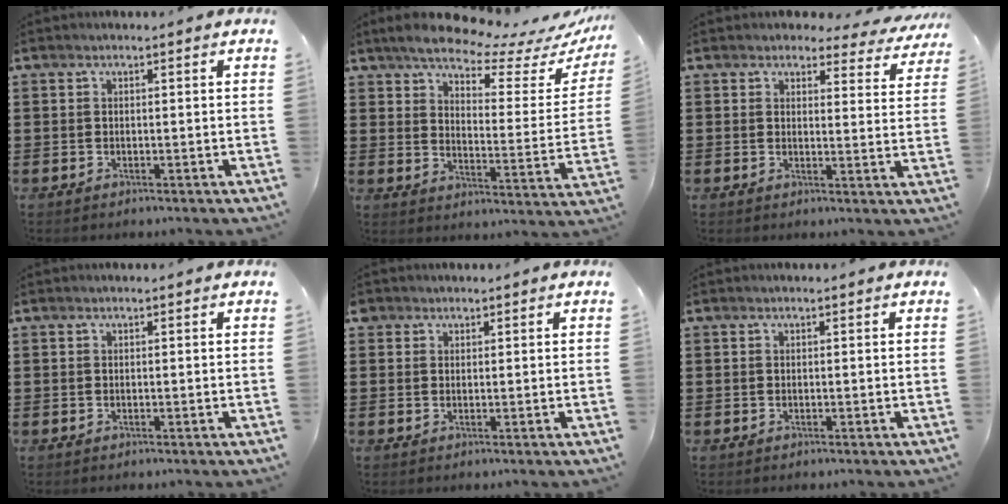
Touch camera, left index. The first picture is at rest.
{"total": 7.4, "force": [6.7, 1.0, 2.8], "torque": [-0.071, -0.047, 0.115]}
{"total": 3.6, "force": [3.3, 1.3, 0.8], "torque": [-0.022, -0.012, 0.058]}
{"total": 0.0}
{"total": 1.3, "force": [1.0, 0.9, 0.1], "torque": [-0.005, 0.005, 0.019]}
{"total": 0.0}